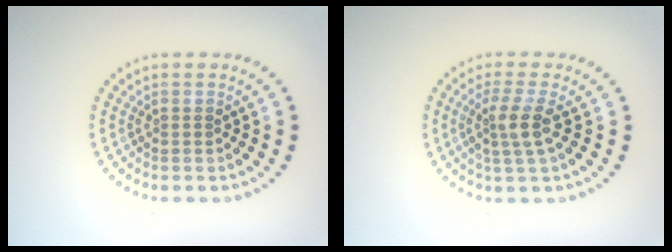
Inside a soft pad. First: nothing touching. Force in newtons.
{"total": 2.7, "press": 2.3, "slide": 1.5}